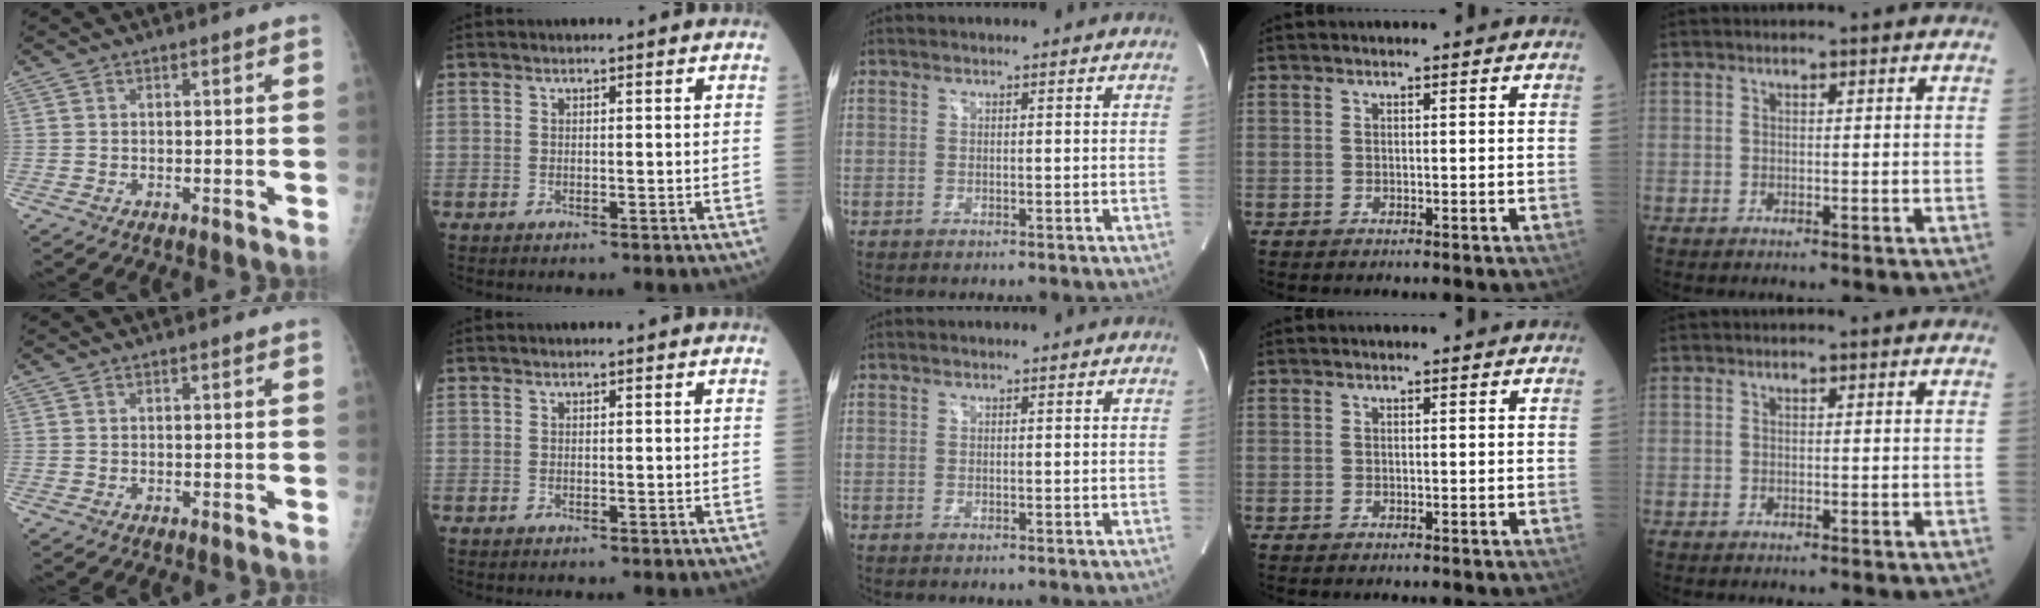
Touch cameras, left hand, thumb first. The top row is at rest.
{}